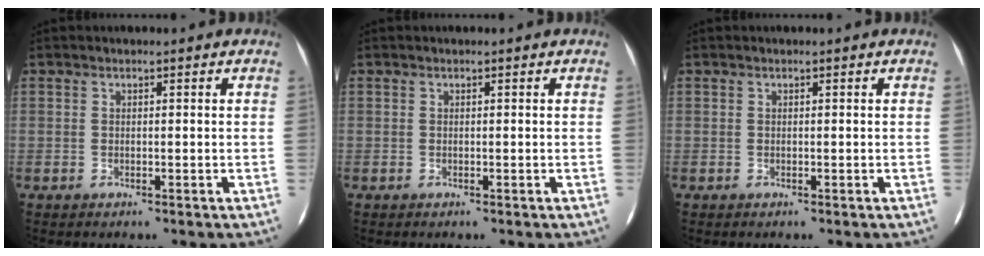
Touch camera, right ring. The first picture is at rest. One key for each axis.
{"total": 0.0}
{"total": 0.0}